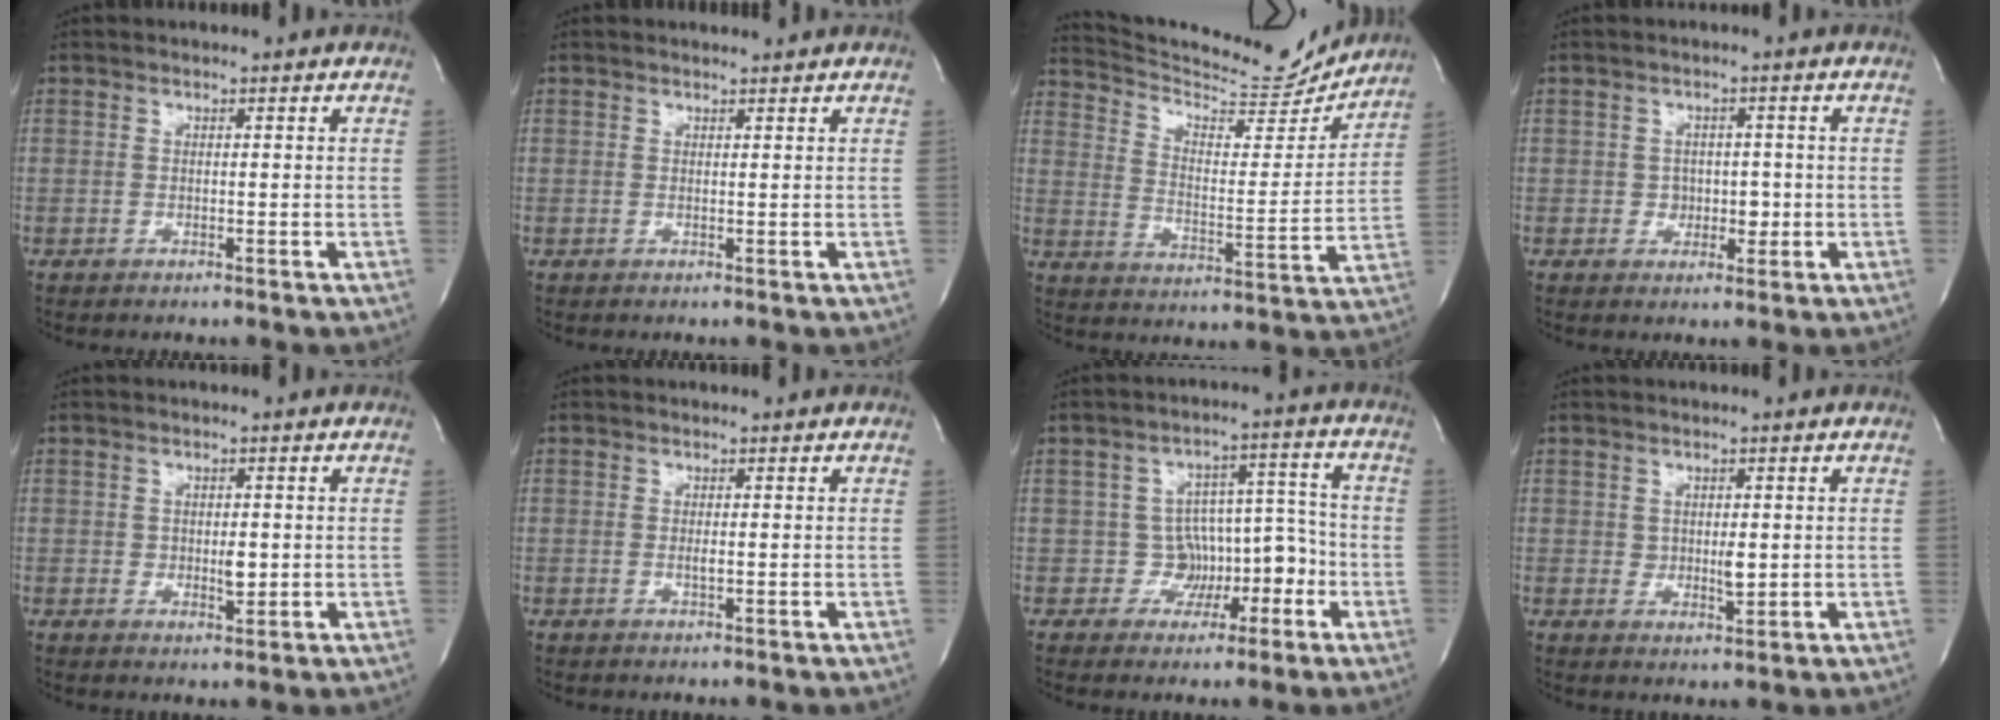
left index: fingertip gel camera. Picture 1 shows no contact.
{"total": 1.4, "force": [1.3, 0.0, 0.2], "torque": [-0.005, 0.005, 0.020]}
{"total": 16.7, "force": [16.2, 1.5, 3.3], "torque": [-0.058, -0.039, 0.239]}
{"total": 2.7, "force": [-0.6, 2.3, 1.2], "torque": [-0.009, 0.004, -0.005]}
{"total": 2.2, "force": [-0.3, 1.3, 1.8], "torque": [-0.023, -0.003, 0.000]}
{"total": 0.7, "force": [-0.2, 0.1, 0.6], "torque": [-0.017, 0.000, -0.003]}
{"total": 6.3, "force": [-2.5, 5.5, 1.6], "torque": [0.011, 0.038, -0.030]}
{"total": 2.4, "force": [0.1, 1.3, 2.0], "torque": [-0.028, -0.007, 0.006]}